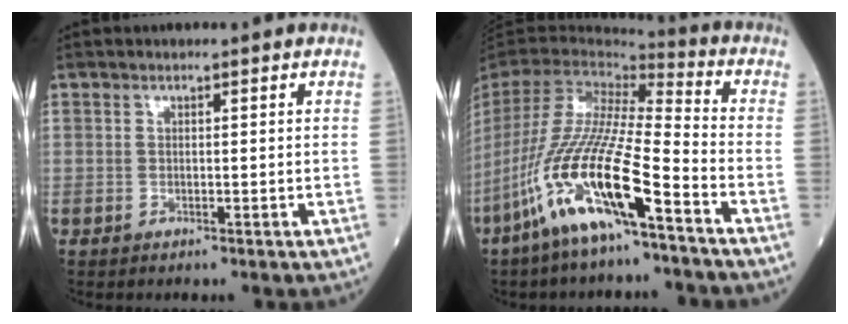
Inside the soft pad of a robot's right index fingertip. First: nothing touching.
{"total": 18.5, "force": [-10.0, 2.0, 15.5], "torque": [-0.347, -0.042, -0.196]}